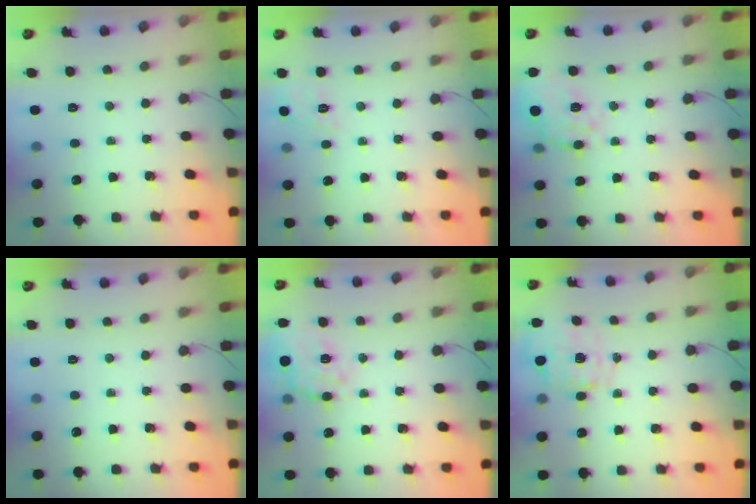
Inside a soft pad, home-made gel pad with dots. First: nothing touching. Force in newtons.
{"total": 3.9, "press": 3.6, "slide": 1.4}
{"total": 15.3, "press": 15.3, "slide": 0.6}
{"total": 0.0}
{"total": 15.7, "press": 15.5, "slide": 2.5}
{"total": 2.8, "press": 2.7, "slide": 0.9}